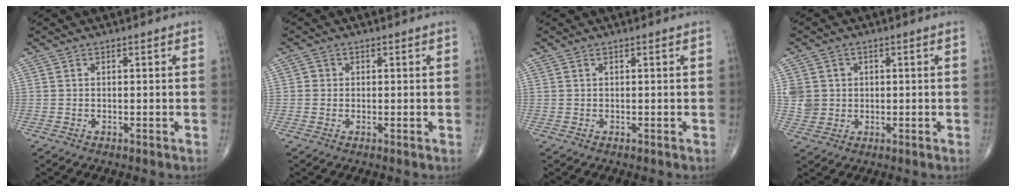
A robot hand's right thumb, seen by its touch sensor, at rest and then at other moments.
{"total": 1.3, "force": [0.1, 1.3, 0.3], "torque": [0.002, 0.002, -0.001]}
{"total": 0.0}
{"total": 5.5, "force": [0.8, 5.1, 1.9], "torque": [-0.016, 0.002, 0.022]}